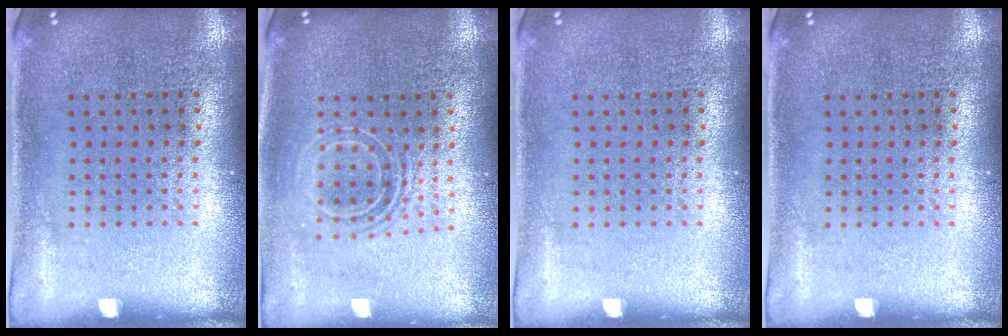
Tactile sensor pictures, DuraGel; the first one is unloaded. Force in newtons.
{"total": 1.8, "press": 1.3, "slide": 1.1}
{"total": 0.0}
{"total": 0.0}